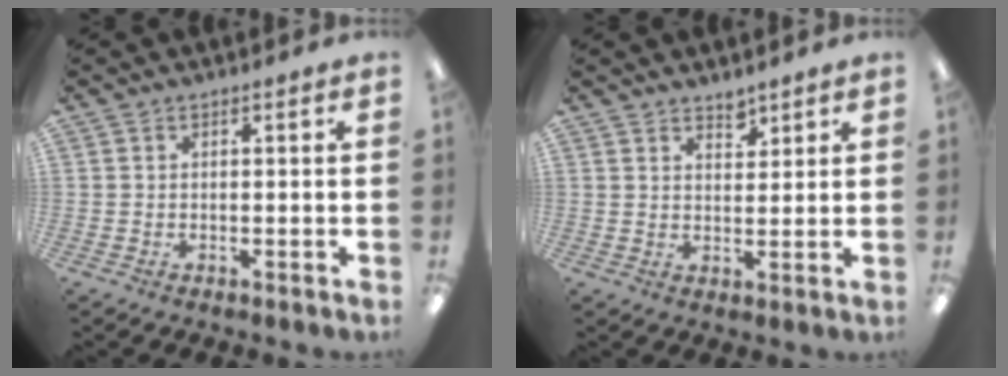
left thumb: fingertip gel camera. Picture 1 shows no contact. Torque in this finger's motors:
{"motor_torque": [-0.12, -0.05, -0.22, -0.27, 0.04]}